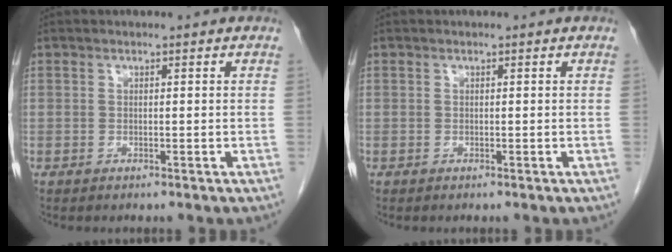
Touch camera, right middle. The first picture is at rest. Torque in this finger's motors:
{"motor_torque": [0.26, -0.27, 0.00, -0.01]}